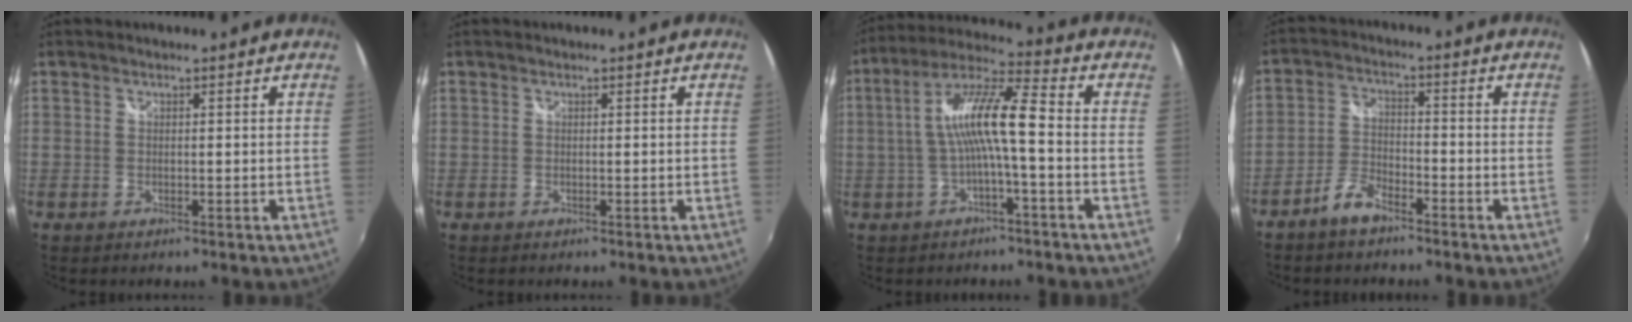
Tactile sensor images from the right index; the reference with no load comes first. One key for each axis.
{"total": 0.0}
{"total": 10.5, "fx": -1.6, "fy": 1.2, "fz": 10.3, "tx": -0.207, "ty": 0.020, "tz": -0.027}
{"total": 5.3, "fx": -4.2, "fy": 1.8, "fz": 2.6, "tx": -0.068, "ty": 0.008, "tz": -0.083}